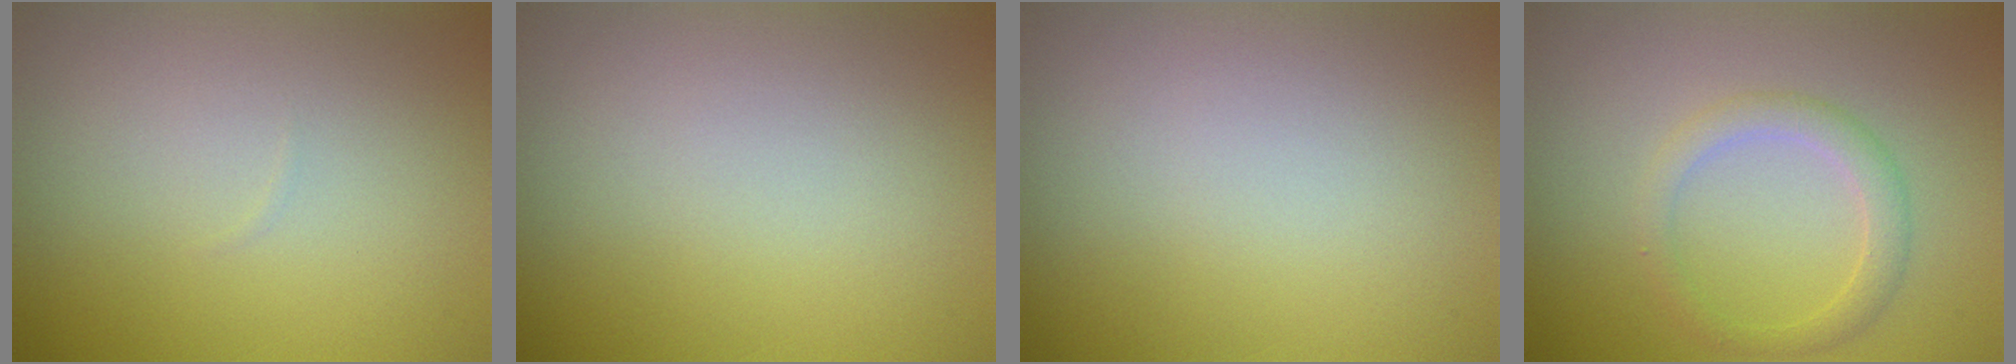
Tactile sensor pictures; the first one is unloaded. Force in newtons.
{"total": 0.0}
{"total": 0.0}
{"total": 2.2, "press": 2.2, "slide": 0.2}